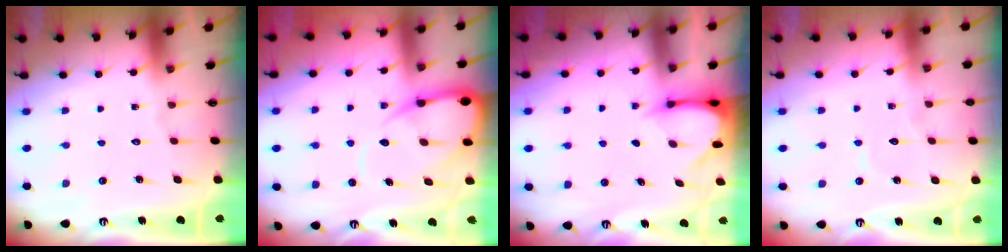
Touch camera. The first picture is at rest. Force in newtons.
{"total": 10.2, "press": 10.1, "slide": 1.2}
{"total": 3.8, "press": 3.8, "slide": 0.2}
{"total": 3.6, "press": 3.6, "slide": 0.3}